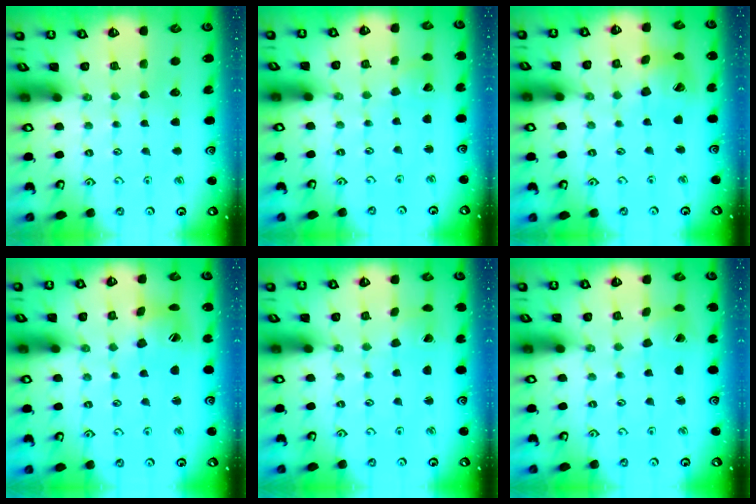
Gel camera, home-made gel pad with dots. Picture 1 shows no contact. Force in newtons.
{"total": 2.8, "press": 2.8, "slide": 0.0}
{"total": 13.0, "press": 12.9, "slide": 1.7}
{"total": 9.1, "press": 9.1, "slide": 0.9}
{"total": 1.7, "press": 1.7, "slide": 0.1}
{"total": 1.6, "press": 1.6, "slide": 0.2}